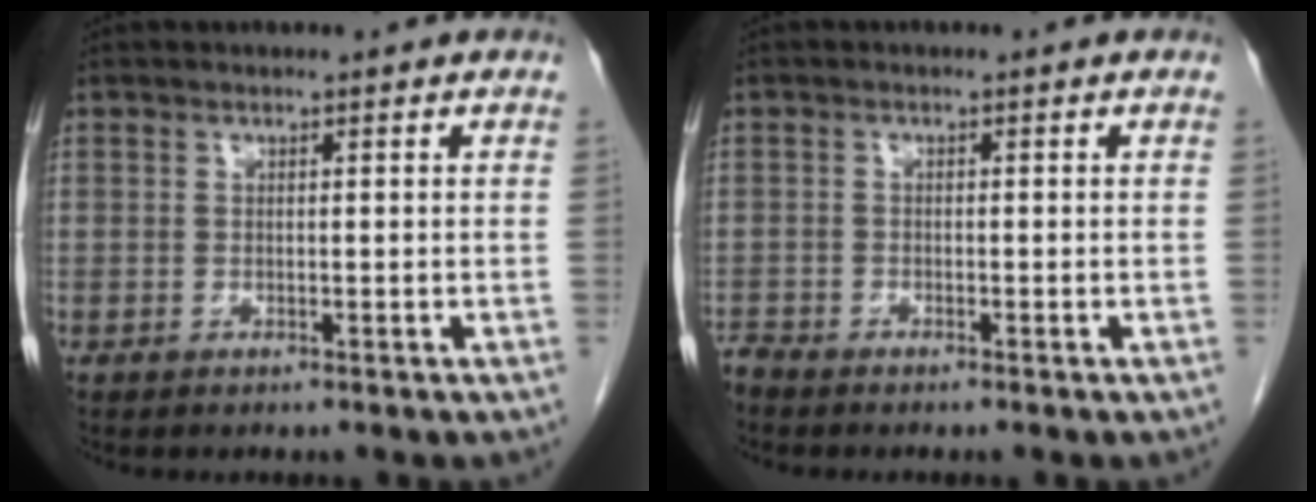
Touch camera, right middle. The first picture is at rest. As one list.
[{"total": 1.3, "force": [-1.3, 0.0, 0.0], "torque": [-0.001, -0.004, -0.026]}]